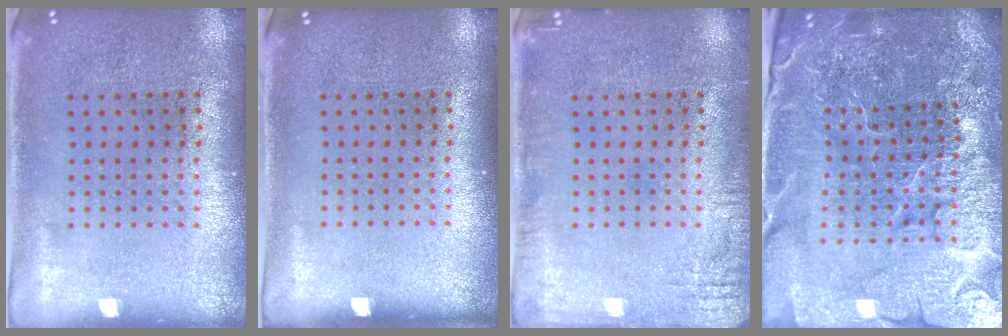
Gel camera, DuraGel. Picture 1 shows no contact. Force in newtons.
{"total": 0.0}
{"total": 2.0, "press": 2.0, "slide": 0.2}
{"total": 5.9, "press": 5.3, "slide": 2.6}